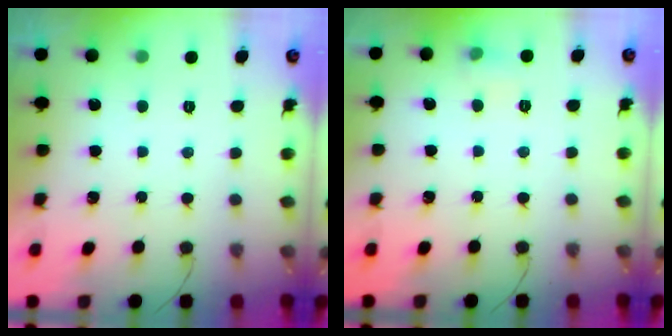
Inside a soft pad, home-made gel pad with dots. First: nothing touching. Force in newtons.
{"total": 5.0, "press": 4.7, "slide": 1.4}